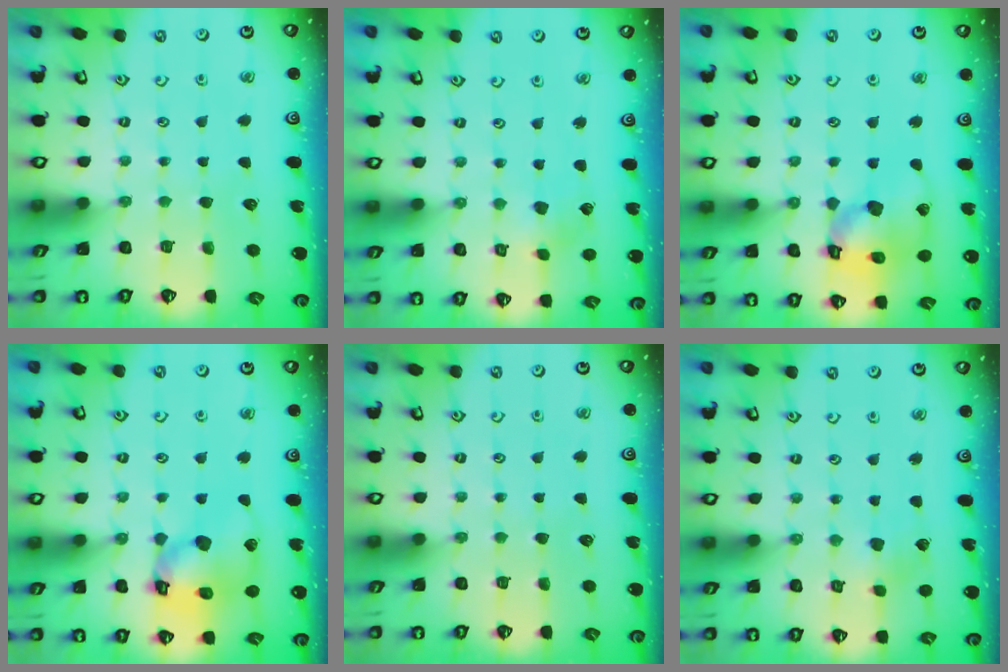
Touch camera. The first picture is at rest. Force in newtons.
{"total": 2.4, "press": 2.4, "slide": 0.3}
{"total": 14.6, "press": 14.4, "slide": 2.3}
{"total": 14.5, "press": 14.4, "slide": 1.8}
{"total": 0.0}
{"total": 2.8, "press": 2.8, "slide": 0.5}